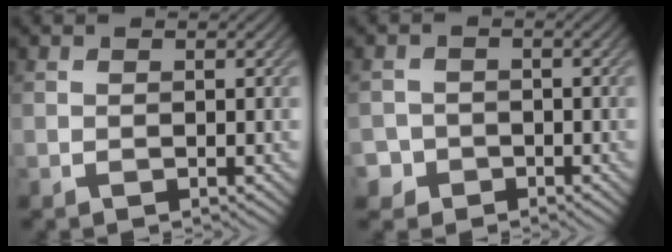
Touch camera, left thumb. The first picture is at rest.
{"total": 2.8, "force": [-1.5, 2.4, 0.2], "torque": [0.001, 0.001, -0.033]}